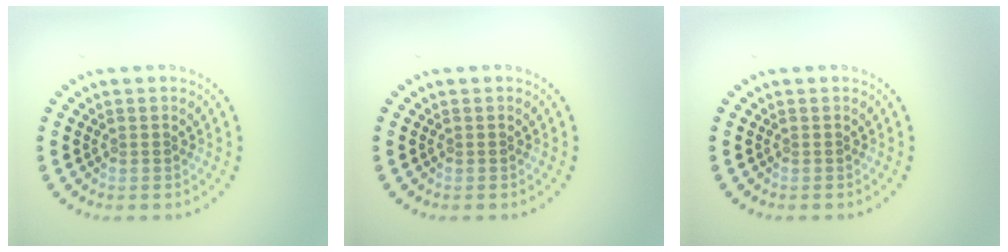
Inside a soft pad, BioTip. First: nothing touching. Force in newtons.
{"total": 0.0}
{"total": 0.0}